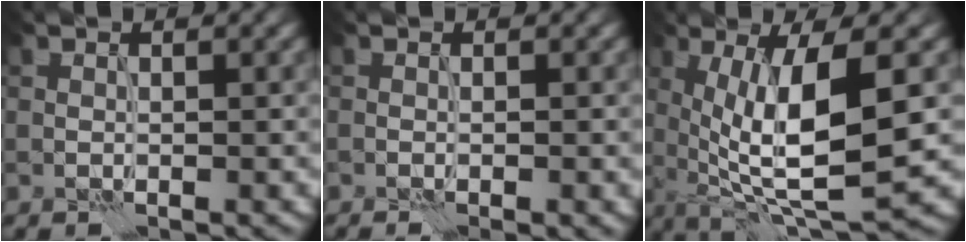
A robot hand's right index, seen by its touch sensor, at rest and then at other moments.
{"total": 0.9, "force": [-0.4, -0.1, 0.8], "torque": [-0.013, -0.002, -0.008]}
{"total": 10.5, "force": [-0.3, 2.9, 10.1], "torque": [-0.163, -0.010, -0.002]}